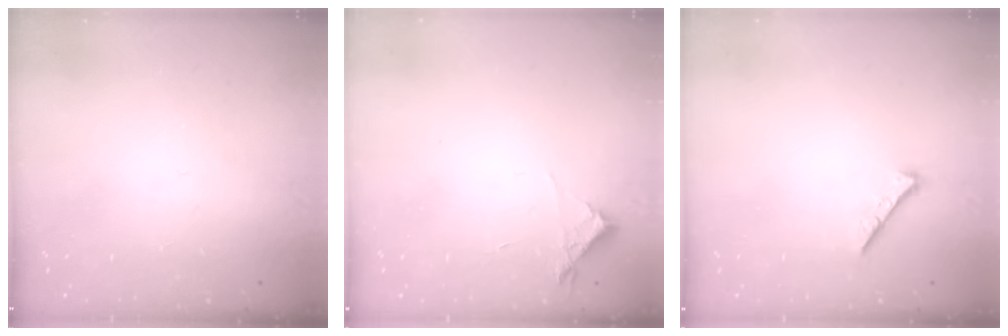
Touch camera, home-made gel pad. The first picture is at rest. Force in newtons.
{"total": 4.4, "press": 4.4, "slide": 0.4}
{"total": 0.0}